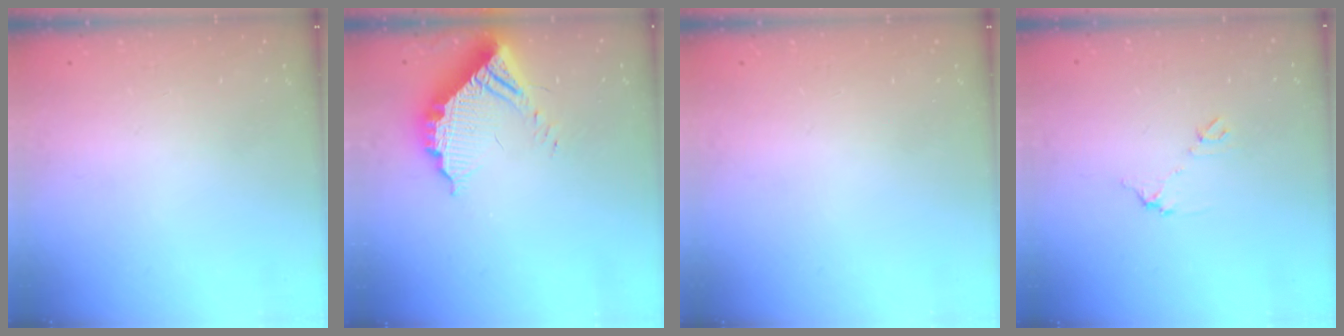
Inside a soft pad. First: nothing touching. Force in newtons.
{"total": 12.1, "press": 12.1, "slide": 1.2}
{"total": 0.0}
{"total": 5.5, "press": 5.5, "slide": 0.3}